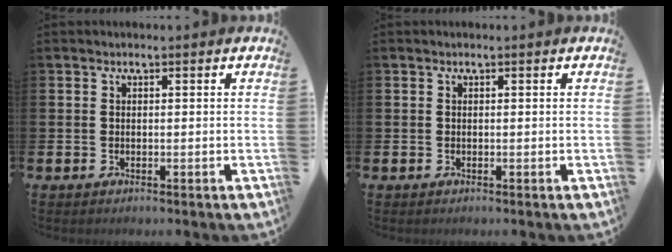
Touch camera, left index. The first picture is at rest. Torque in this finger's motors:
{"motor_torque": [0.02, 0.02, 0.00, 0.00]}